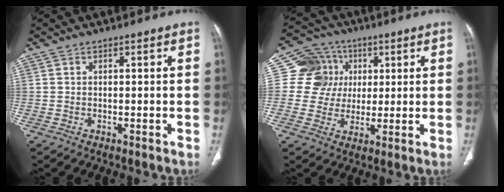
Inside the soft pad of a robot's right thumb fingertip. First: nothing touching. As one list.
[{"total": 10.3, "force": [2.3, 9.8, 1.9], "torque": [0.007, 0.008, 0.037]}]